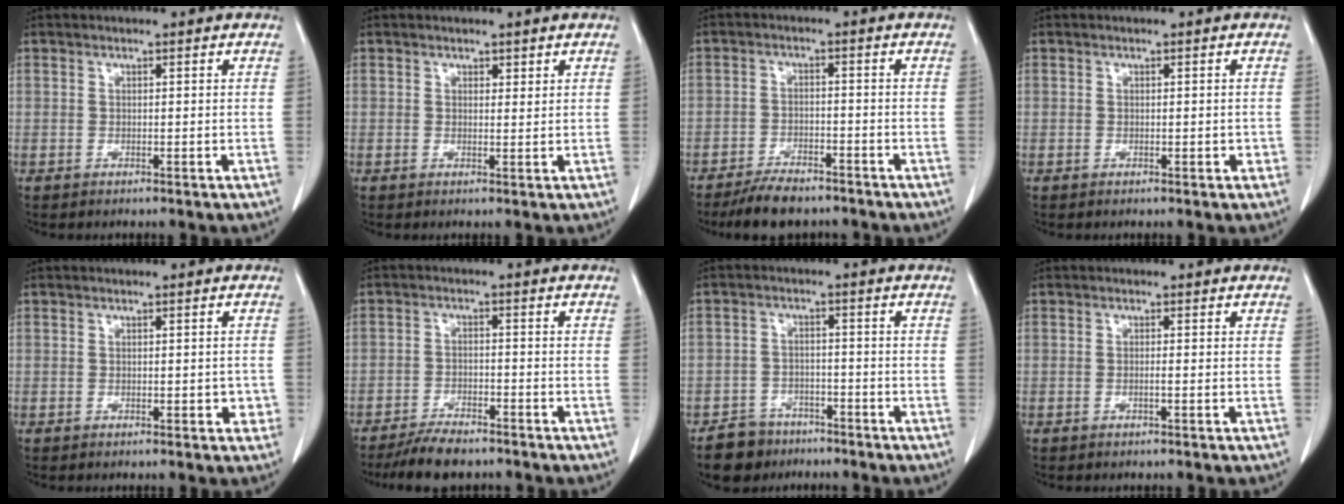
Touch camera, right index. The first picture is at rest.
{"total": 0.9, "force": [0.7, 0.5, 0.3], "torque": [0.002, -0.005, 0.008]}
{"total": 7.1, "force": [-6.1, 2.3, 2.9], "torque": [-0.047, -0.010, -0.102]}
{"total": 0.9, "force": [-0.2, 0.5, 0.7], "torque": [-0.004, 0.003, 0.002]}
{"total": 2.0, "force": [-0.5, 1.1, 1.6], "torque": [-0.008, 0.008, -0.001]}
{"total": 7.0, "force": [-6.1, 1.9, 2.9], "torque": [-0.046, -0.014, -0.103]}
{"total": 5.8, "force": [-4.3, 3.8, 0.5], "torque": [-0.007, 0.008, -0.070]}
{"total": 0.6, "force": [-0.2, -0.1, 0.5], "torque": [-0.007, 0.003, -0.002]}